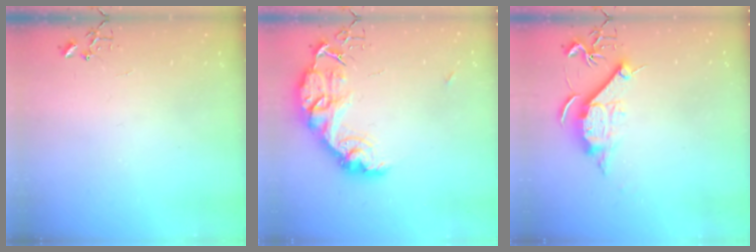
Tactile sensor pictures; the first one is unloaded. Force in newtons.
{"total": 16.0, "press": 16.0, "slide": 1.1}
{"total": 11.2, "press": 11.2, "slide": 0.1}